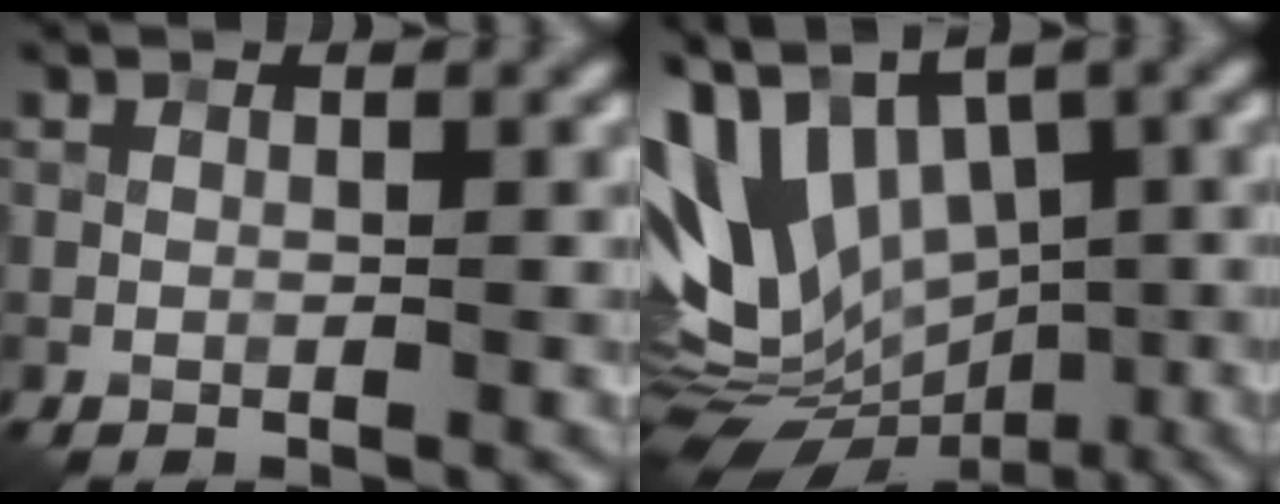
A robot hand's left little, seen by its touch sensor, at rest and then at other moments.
{"total": 12.3, "force": [0.9, 8.0, 9.3], "torque": [-0.188, 0.017, 0.007]}